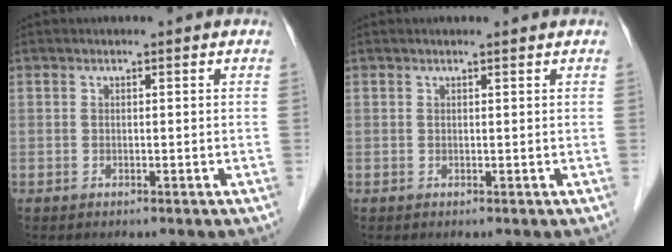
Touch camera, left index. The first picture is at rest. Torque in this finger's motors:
{"motor_torque": [0.19, -0.08, 0.03, 0.01]}